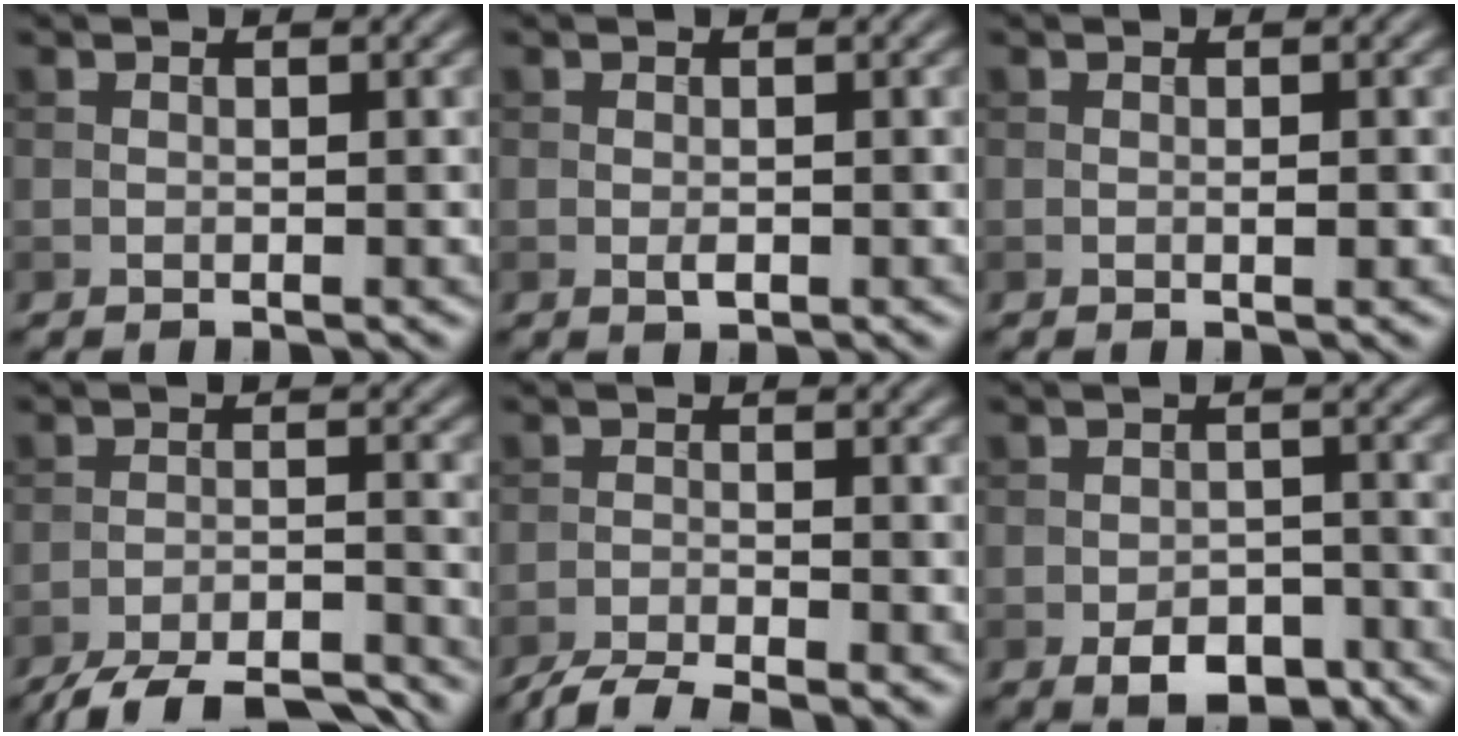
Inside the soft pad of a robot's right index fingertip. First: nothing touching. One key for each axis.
{"total": 0.9, "fx": -0.3, "fy": 0.5, "fz": 0.8, "tx": -0.013, "ty": -0.001, "tz": -0.004}
{"total": 0.5, "fx": -0.1, "fy": 0.1, "fz": 0.5, "tx": -0.009, "ty": -0.001, "tz": -0.001}
{"total": 10.2, "fx": -9.4, "fy": 2.1, "fz": 3.6, "tx": -0.058, "ty": -0.019, "tz": -0.141}
{"total": 4.3, "fx": -3.7, "fy": 0.5, "fz": 2.0, "tx": -0.039, "ty": -0.004, "tz": -0.076}
{"total": 4.9, "fx": -3.0, "fy": 2.7, "fz": 2.8, "tx": -0.039, "ty": -0.006, "tz": -0.047}